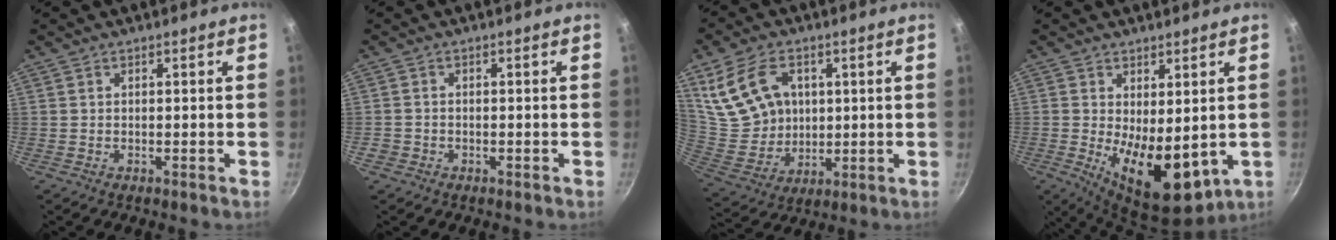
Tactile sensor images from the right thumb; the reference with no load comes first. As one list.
[{"total": 1.5, "force": [-0.8, 1.2, 0.4], "torque": [-0.011, 0.005, -0.014]}, {"total": 15.8, "force": [5.0, 11.5, 9.7], "torque": [-0.165, -0.025, 0.114]}, {"total": 13.1, "force": [-0.8, 6.7, 11.2], "torque": [-0.150, -0.027, 0.006]}]